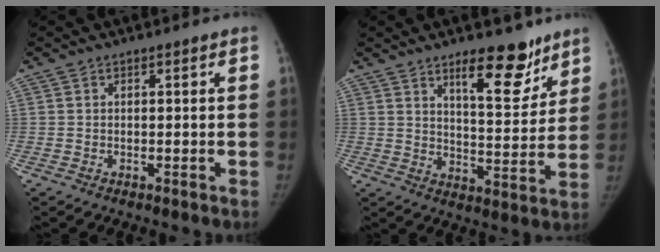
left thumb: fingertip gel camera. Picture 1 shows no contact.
{"total": 12.0, "force": [8.1, 4.2, 7.8], "torque": [-0.078, -0.058, 0.126]}